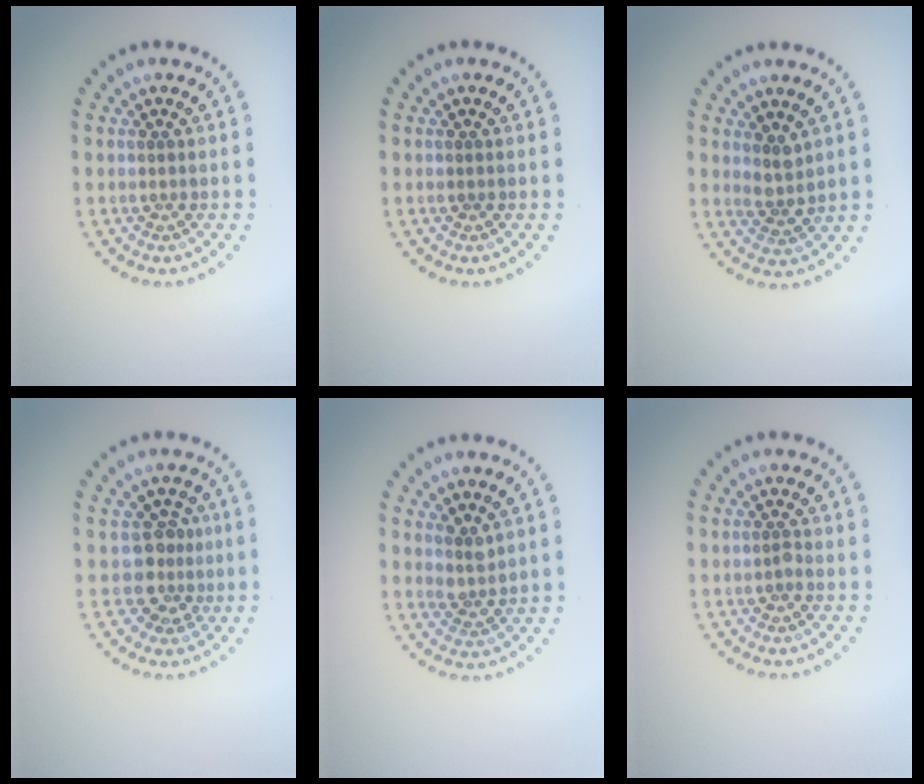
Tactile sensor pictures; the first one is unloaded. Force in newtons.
{"total": 0.0}
{"total": 1.9, "press": 1.5, "slide": 1.1}
{"total": 2.7, "press": 2.0, "slide": 1.8}
{"total": 1.8, "press": 1.3, "slide": 1.2}
{"total": 0.6, "press": 0.5, "slide": 0.4}